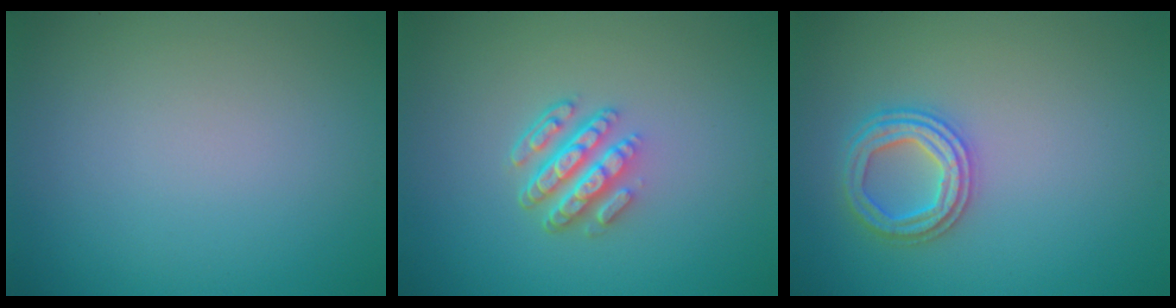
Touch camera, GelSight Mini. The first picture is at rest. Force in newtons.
{"total": 4.6, "press": 3.2, "slide": 3.3}
{"total": 3.1, "press": 3.1, "slide": 0.7}